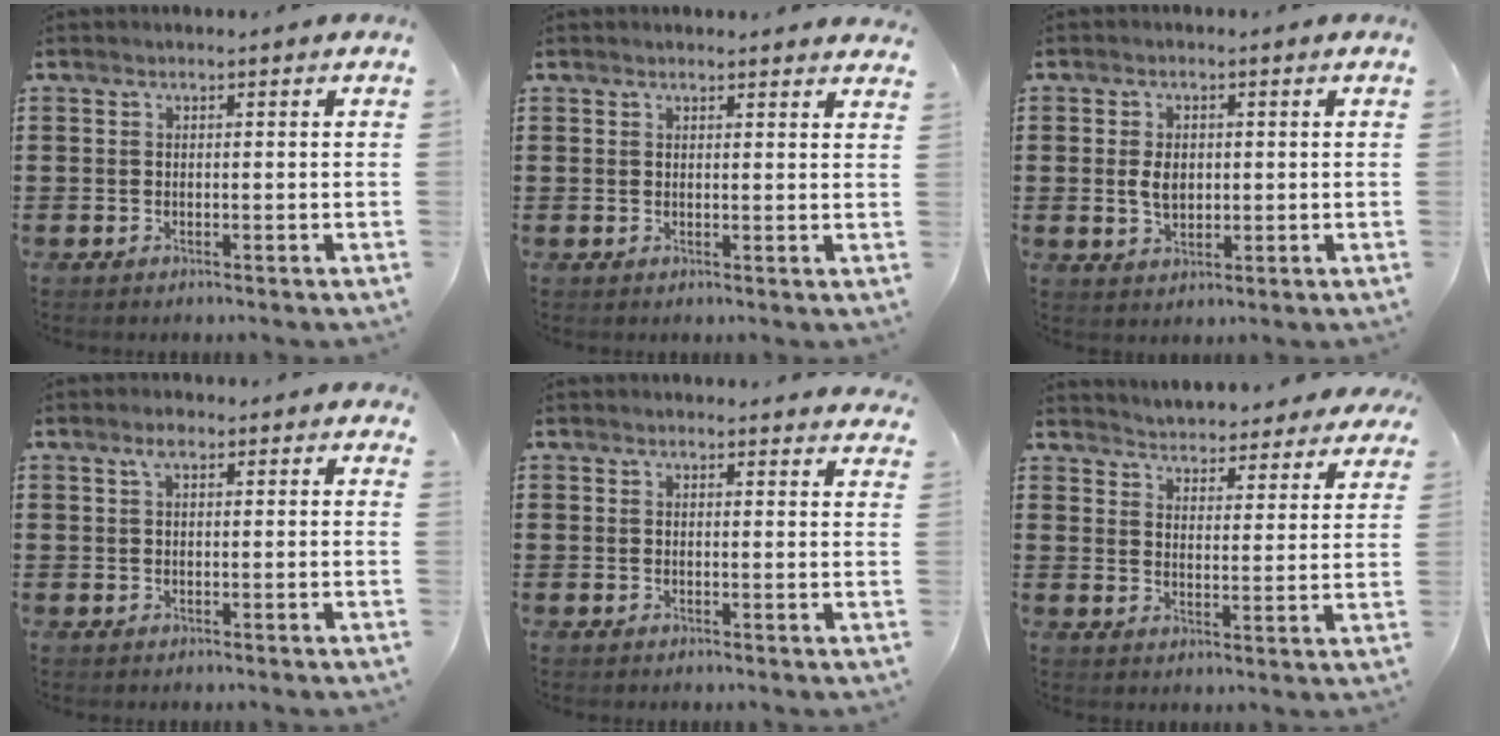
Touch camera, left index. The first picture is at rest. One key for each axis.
{"total": 1.6, "fx": 1.5, "fy": 0.1, "fz": 0.4, "tx": -0.010, "ty": 0.001, "tz": 0.029}
{"total": 3.7, "fx": 0.3, "fy": 2.4, "fz": 2.8, "tx": -0.058, "ty": 0.001, "tz": 0.001}
{"total": 3.0, "fx": 1.9, "fy": 1.0, "fz": 2.1, "tx": -0.044, "ty": 0.005, "tz": 0.034}
{"total": 2.0, "fx": 1.9, "fy": 0.1, "fz": 0.3, "tx": -0.002, "ty": -0.006, "tz": 0.035}
{"total": 4.3, "fx": 4.3, "fy": -0.2, "fz": -0.2, "tx": -0.021, "ty": -0.035, "tz": 0.073}